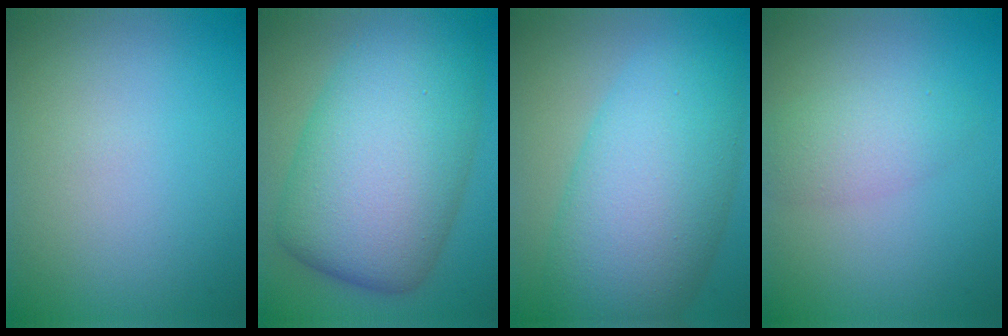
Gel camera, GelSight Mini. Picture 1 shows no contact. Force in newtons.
{"total": 13.3, "press": 13.3, "slide": 0.0}
{"total": 11.5, "press": 11.4, "slide": 0.1}
{"total": 1.9, "press": 1.9, "slide": 0.1}